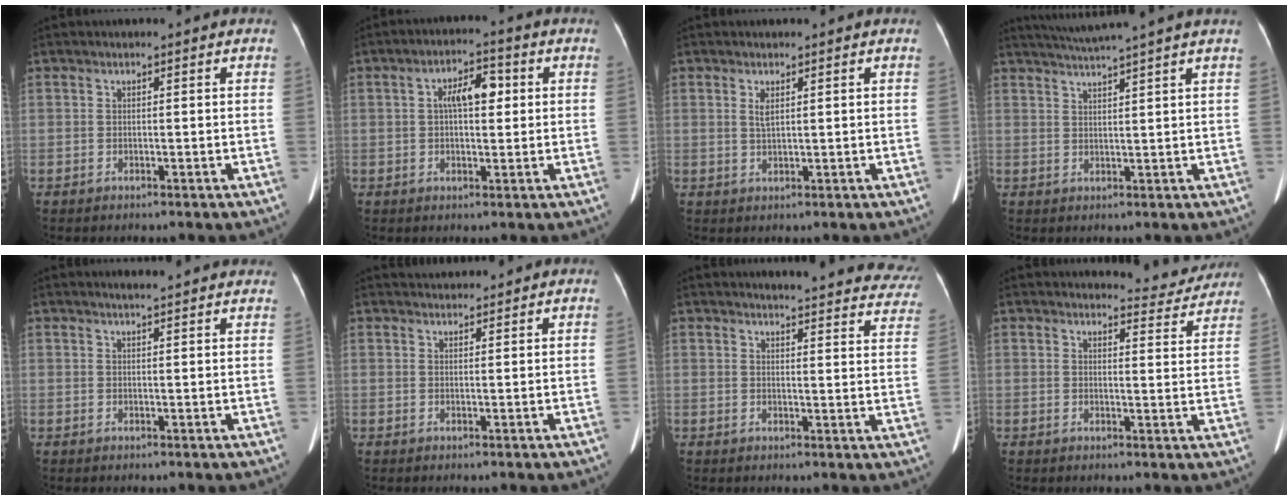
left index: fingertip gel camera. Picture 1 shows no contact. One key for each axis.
{"total": 5.6, "fx": 1.1, "fy": 2.2, "fz": 5.0, "tx": -0.091, "ty": 0.018, "tz": 0.017}
{"total": 1.6, "fx": 0.7, "fy": 0.4, "fz": 1.4, "tx": -0.035, "ty": -0.003, "tz": 0.018}
{"total": 7.6, "fx": 6.6, "fy": -1.8, "fz": 3.4, "tx": -0.055, "ty": 0.014, "tz": 0.094}
{"total": 6.6, "fx": 6.0, "fy": 0.7, "fz": 2.6, "tx": -0.033, "ty": 0.018, "tz": 0.064}
{"total": 2.6, "fx": 2.6, "fy": 0.4, "fz": 0.1, "tx": -0.001, "ty": 0.022, "tz": 0.044}
{"total": 20.9, "fx": 19.8, "fy": 3.4, "fz": 5.5, "tx": -0.050, "ty": -0.070, "tz": 0.205}
{"total": 5.4, "fx": 5.3, "fy": 0.8, "fz": -0.3, "tx": 0.008, "ty": -0.018, "tz": 0.052}